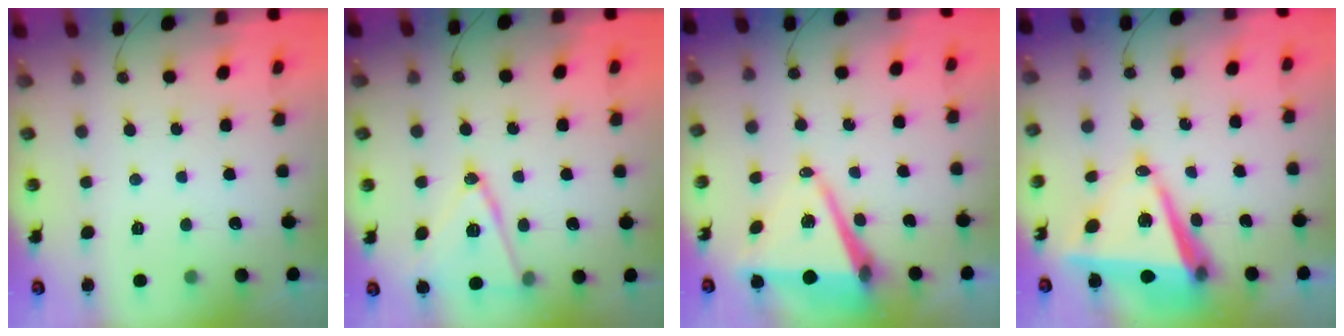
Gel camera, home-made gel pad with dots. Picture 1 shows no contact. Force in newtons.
{"total": 14.2, "press": 13.8, "slide": 3.5}
{"total": 10.2, "press": 9.4, "slide": 4.0}
{"total": 10.3, "press": 9.6, "slide": 3.9}